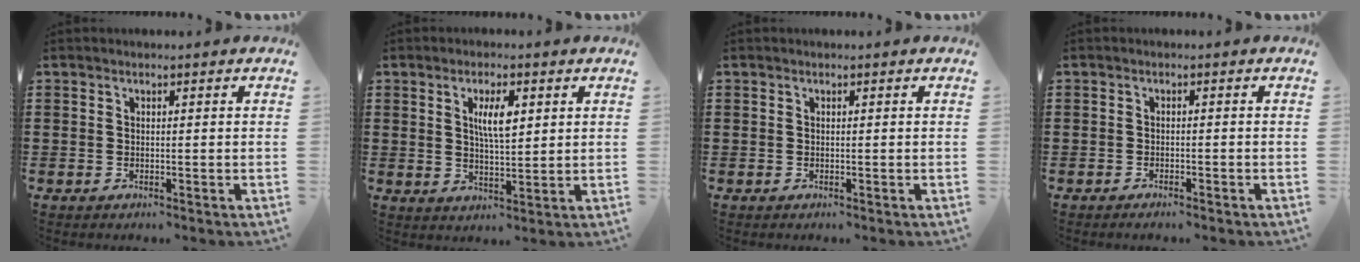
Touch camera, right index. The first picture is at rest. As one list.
[{"total": 5.1, "force": [1.7, 1.6, 4.5], "torque": [-0.095, 0.008, 0.027]}, {"total": 0.0}, {"total": 0.9, "force": [-0.9, 0.1, 0.2], "torque": [-0.007, -0.001, -0.017]}]